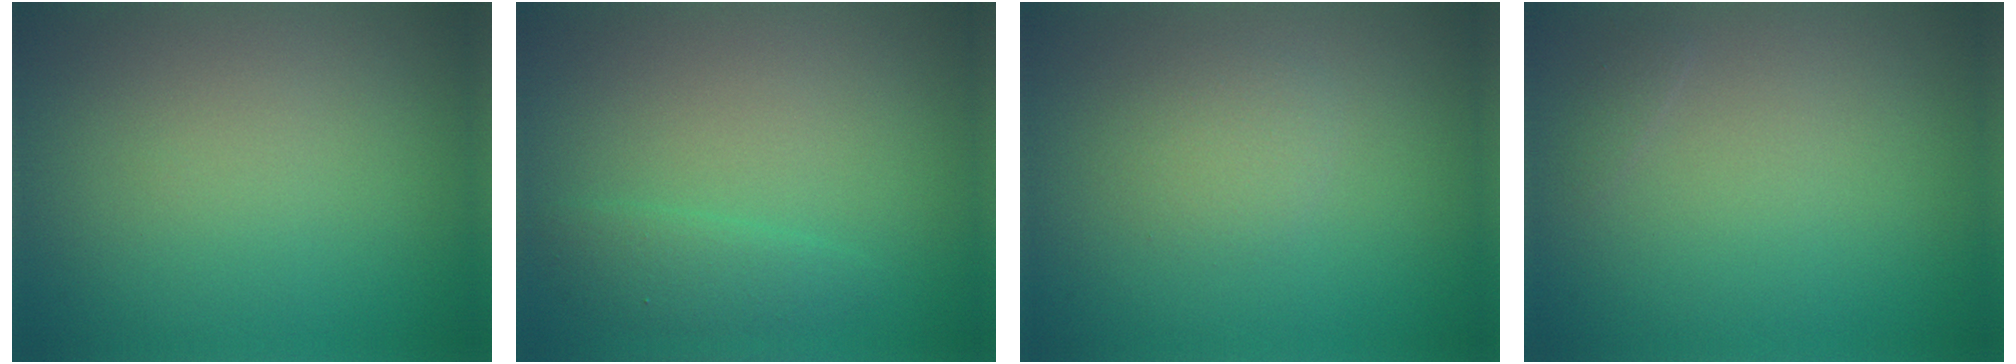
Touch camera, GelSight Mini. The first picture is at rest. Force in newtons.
{"total": 1.7, "press": 1.7, "slide": 0.2}
{"total": 1.5, "press": 1.5, "slide": 0.0}
{"total": 0.5, "press": 0.5, "slide": 0.1}